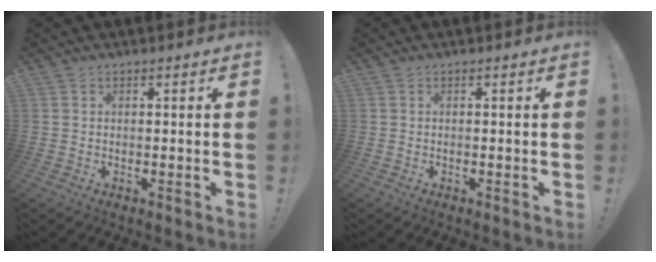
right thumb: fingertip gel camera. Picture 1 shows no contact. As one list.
[{"total": 0.0}]